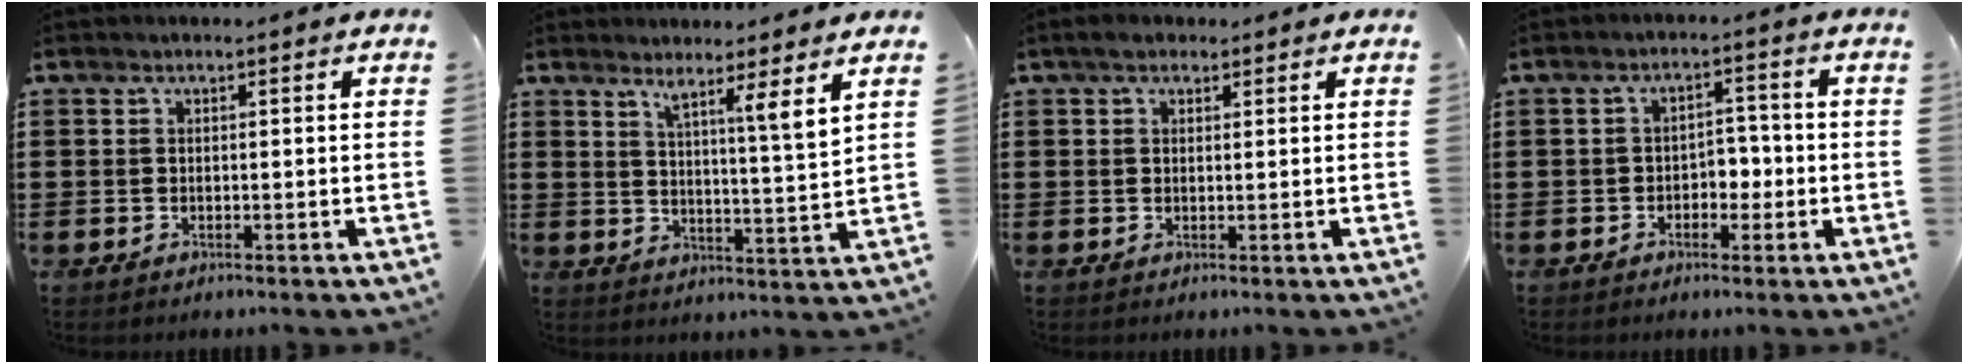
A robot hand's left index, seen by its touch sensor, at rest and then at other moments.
{"total": 5.4, "force": [4.2, -1.6, 3.0], "torque": [-0.055, -0.033, 0.064]}
{"total": 1.9, "force": [1.2, 1.1, 0.8], "torque": [-0.020, 0.008, 0.023]}
{"total": 3.3, "force": [-1.4, 2.3, 2.0], "torque": [-0.041, 0.007, -0.031]}